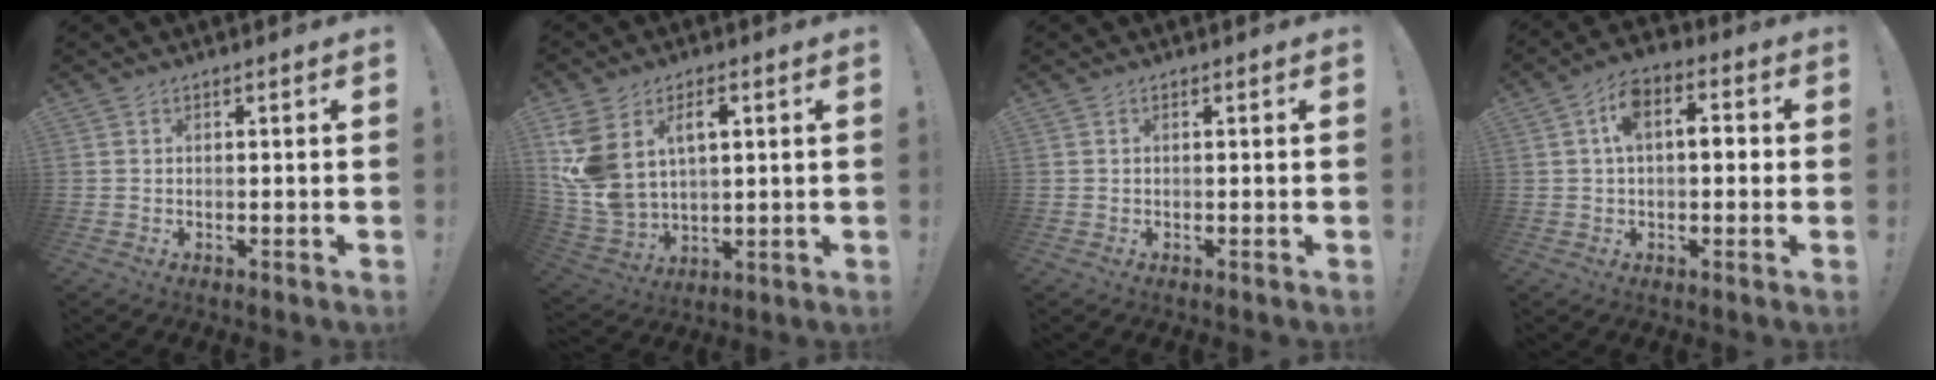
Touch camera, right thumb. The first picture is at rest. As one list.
[{"total": 14.6, "force": [5.4, 9.4, 9.7], "torque": [-0.203, -0.026, 0.098]}, {"total": 0.0}, {"total": 9.0, "force": [1.2, 5.3, 7.2], "torque": [-0.099, 0.008, 0.020]}]